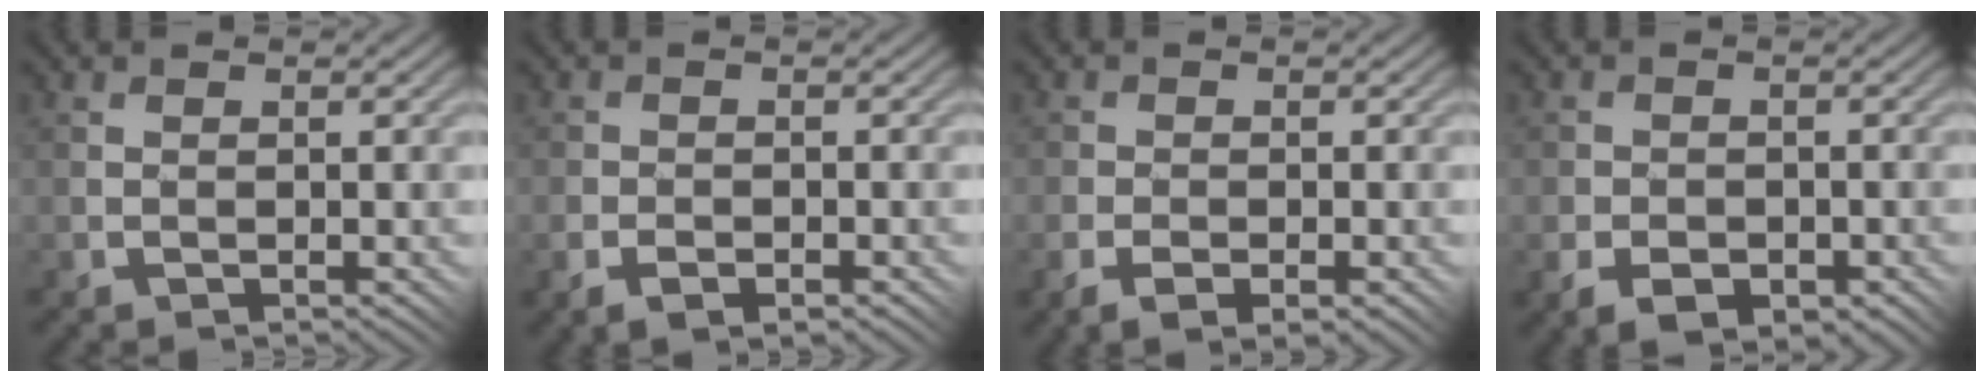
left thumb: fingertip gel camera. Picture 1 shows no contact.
{"total": 2.4, "force": [-1.5, 1.3, 1.5], "torque": [-0.028, -0.004, -0.032]}
{"total": 3.7, "force": [-1.9, 1.8, 2.6], "torque": [-0.043, -0.011, -0.034]}
{"total": 3.8, "force": [-2.0, 2.4, 2.2], "torque": [-0.034, -0.009, -0.035]}